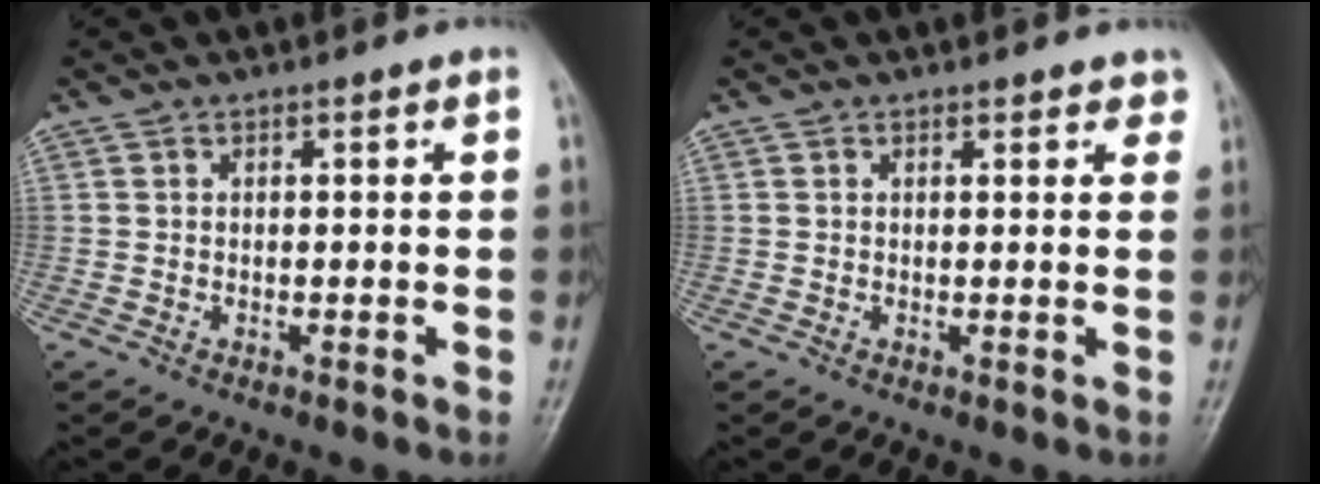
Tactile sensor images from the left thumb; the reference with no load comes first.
{"total": 2.1, "force": [1.6, 1.0, 0.9], "torque": [0.011, -0.003, 0.012]}